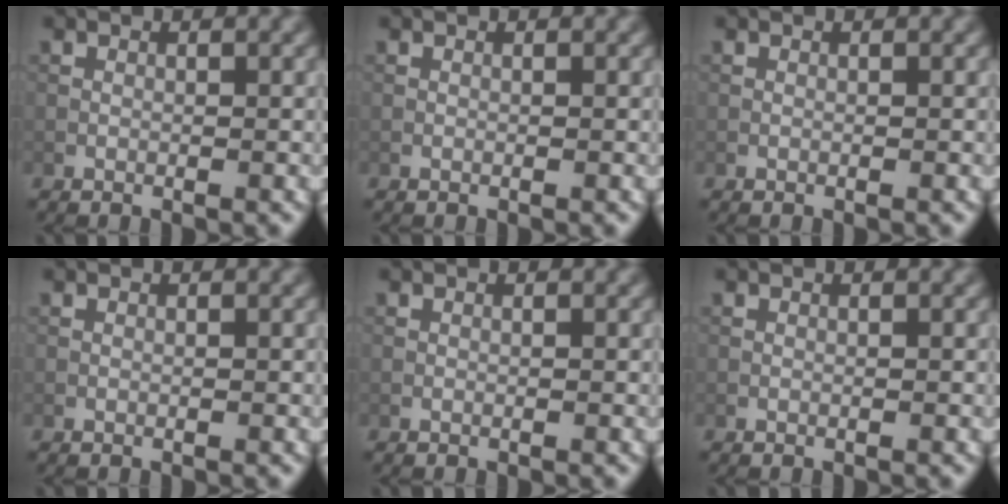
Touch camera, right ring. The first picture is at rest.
{"total": 0.0}
{"total": 0.0}
{"total": 0.0}
{"total": 0.0}
{"total": 0.0}